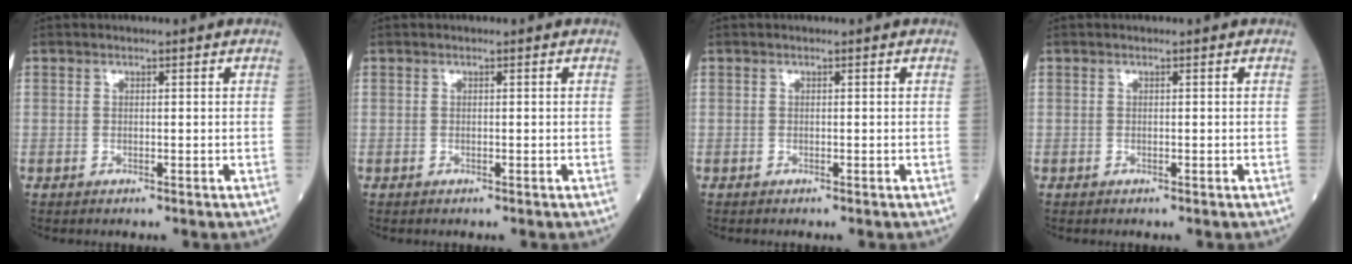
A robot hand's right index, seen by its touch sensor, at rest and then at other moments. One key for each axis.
{"total": 0.0}
{"total": 0.0}
{"total": 0.0}